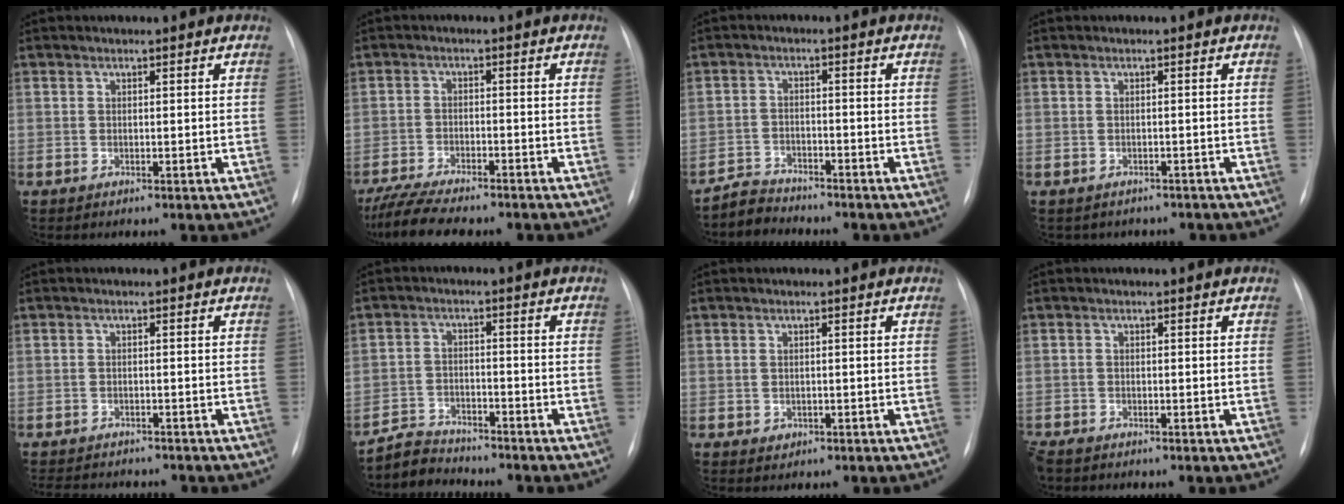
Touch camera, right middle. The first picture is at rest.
{"total": 10.9, "force": [-9.5, 1.8, 5.1], "torque": [-0.087, -0.014, -0.146]}
{"total": 3.7, "force": [-3.6, 0.5, -0.7], "torque": [0.012, -0.013, -0.066]}
{"total": 4.5, "force": [-3.9, 2.2, 0.3], "torque": [-0.004, 0.011, -0.040]}
{"total": 8.5, "force": [-7.8, 2.4, 2.6], "torque": [-0.041, -0.001, -0.102]}
{"total": 5.0, "force": [-5.0, 0.8, -0.5], "torque": [0.004, -0.009, -0.089]}
{"total": 1.0, "force": [-0.4, 0.9, 0.3], "torque": [-0.004, 0.002, -0.001]}
{"total": 2.3, "force": [-1.9, 0.8, 0.9], "torque": [-0.021, -0.005, -0.033]}